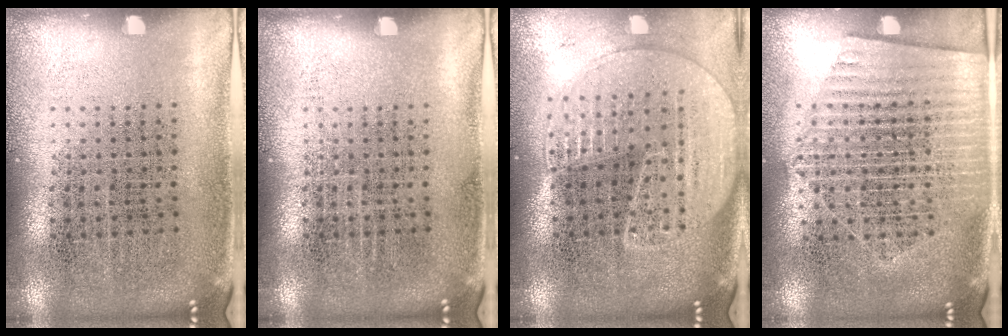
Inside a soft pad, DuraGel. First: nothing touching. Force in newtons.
{"total": 0.0}
{"total": 1.7, "press": 1.6, "slide": 0.6}
{"total": 1.4, "press": 1.3, "slide": 0.7}